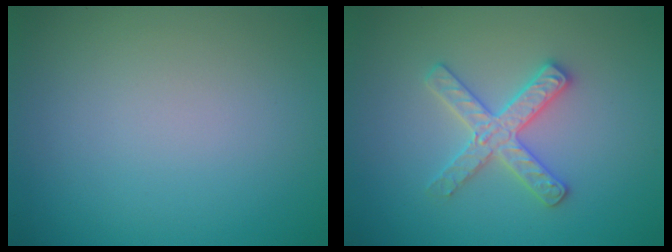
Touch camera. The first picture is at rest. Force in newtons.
{"total": 2.9, "press": 2.9, "slide": 0.5}